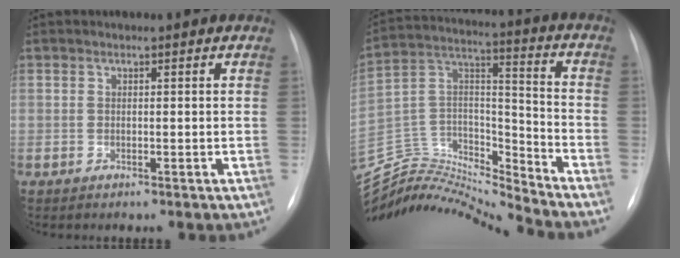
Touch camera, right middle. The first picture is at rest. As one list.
[{"total": 21.0, "force": [-20.6, 0.2, 4.1], "torque": [-0.080, 0.041, -0.358]}]